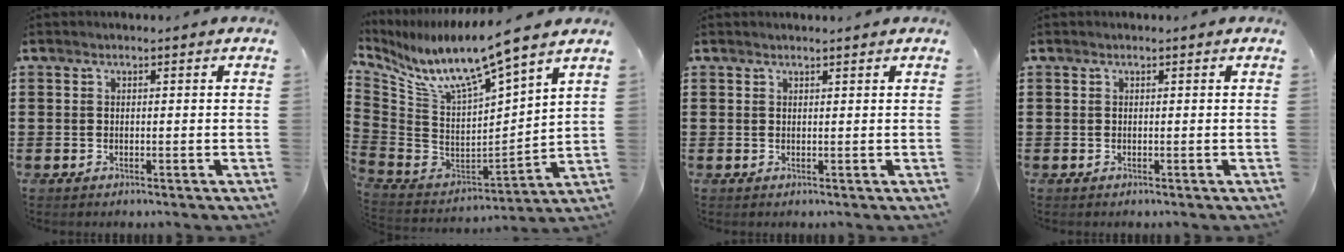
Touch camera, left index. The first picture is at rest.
{"total": 10.1, "force": [8.3, 0.4, 5.7], "torque": [-0.143, -0.072, 0.138]}
{"total": 0.7, "force": [0.7, 0.0, 0.3], "torque": [-0.007, -0.002, 0.014]}
{"total": 0.0}